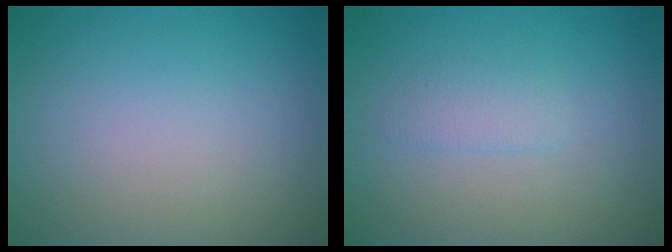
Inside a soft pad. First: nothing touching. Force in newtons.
{"total": 1.3, "press": 1.3, "slide": 0.1}